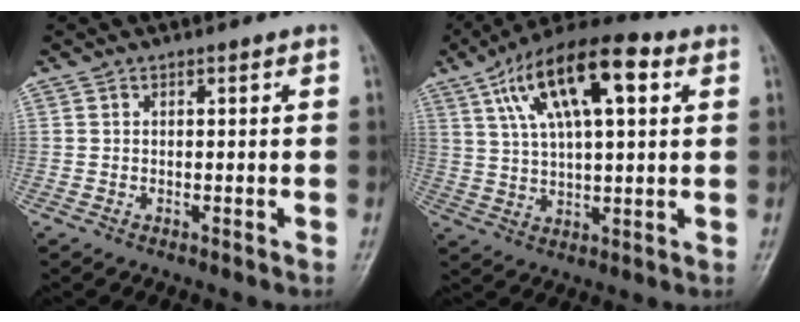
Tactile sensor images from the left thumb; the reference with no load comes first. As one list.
[{"total": 17.2, "force": [6.7, 6.8, 14.3], "torque": [-0.235, 0.010, 0.108]}]